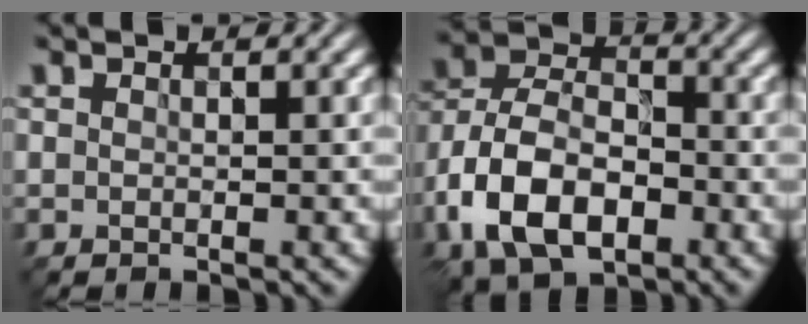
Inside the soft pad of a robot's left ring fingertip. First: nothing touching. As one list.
[{"total": 10.6, "force": [-4.4, 6.3, 7.3], "torque": [-0.156, -0.001, -0.095]}]